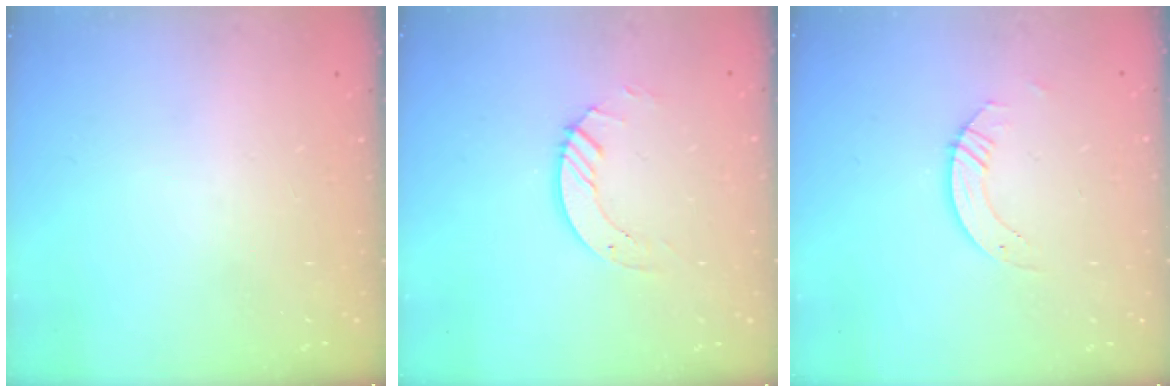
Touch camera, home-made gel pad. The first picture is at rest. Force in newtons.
{"total": 5.2, "press": 5.2, "slide": 0.3}
{"total": 3.6, "press": 3.6, "slide": 0.3}